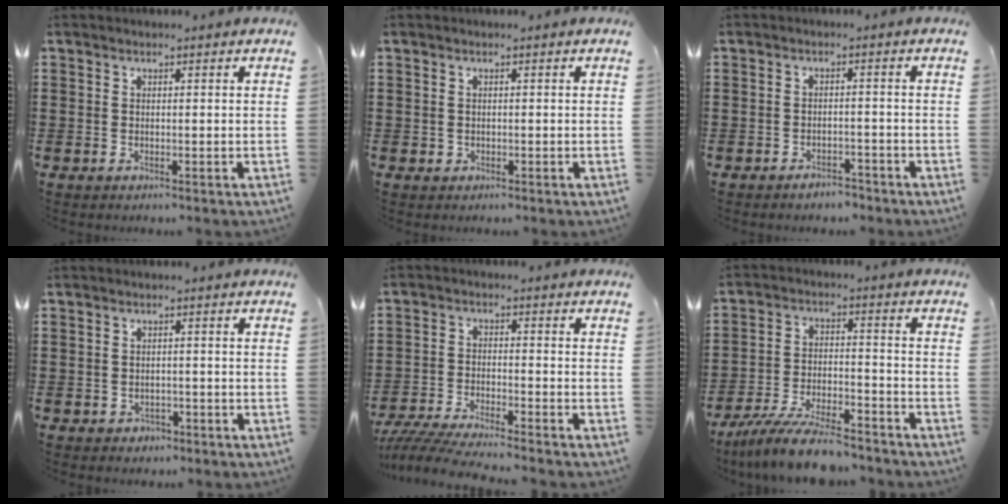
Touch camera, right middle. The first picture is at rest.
{"total": 0.6, "force": [0.0, 0.5, 0.2], "torque": [-0.005, 0.003, -0.001]}
{"total": 2.0, "force": [-1.9, 0.5, 0.3], "torque": [-0.011, 0.002, -0.040]}
{"total": 1.2, "force": [-0.8, 0.8, 0.1], "torque": [-0.008, 0.001, -0.020]}
{"total": 5.0, "force": [-4.8, 0.0, 1.4], "torque": [-0.046, -0.015, -0.101]}
{"total": 9.5, "force": [-8.4, 1.4, 4.2], "torque": [-0.078, 0.016, -0.160]}